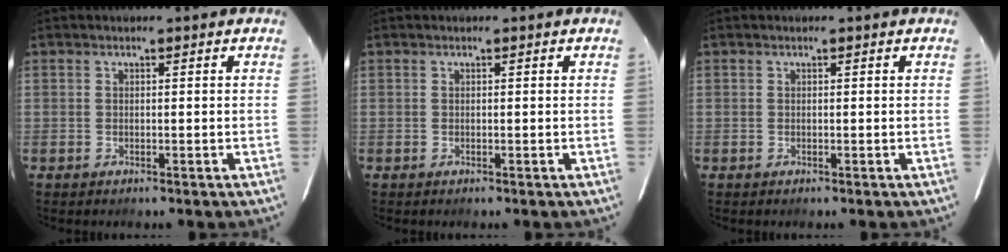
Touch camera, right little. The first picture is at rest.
{"total": 0.0}
{"total": 0.0}